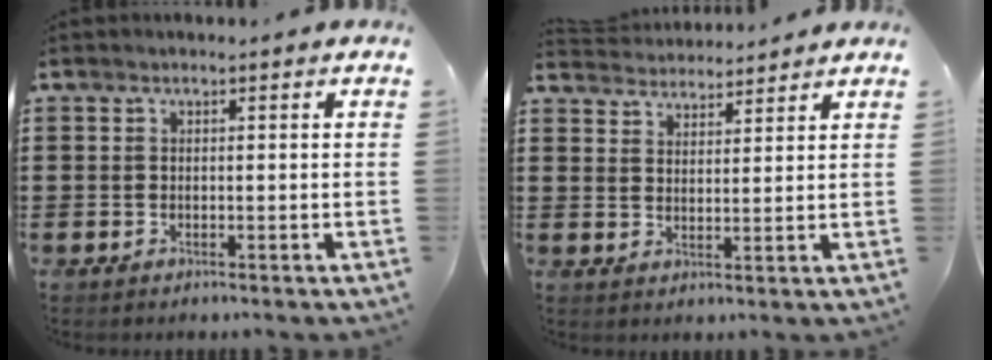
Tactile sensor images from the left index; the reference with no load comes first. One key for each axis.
{"total": 3.9, "fx": 3.9, "fy": 0.4, "fz": -0.1, "tx": -0.013, "ty": -0.014, "tz": 0.072}